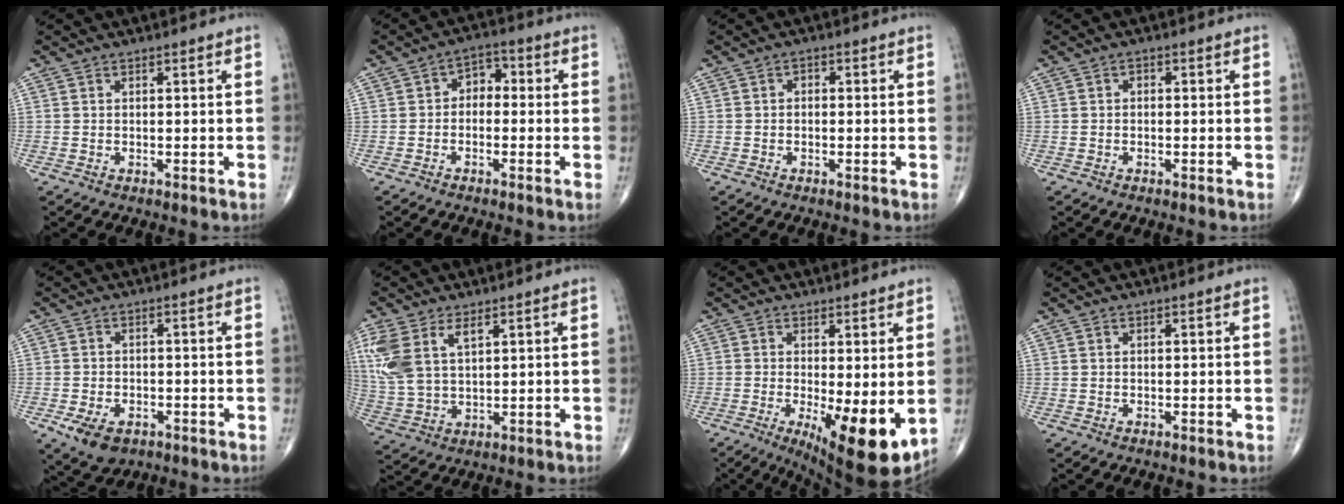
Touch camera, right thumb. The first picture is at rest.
{"total": 4.4, "force": [-0.5, 3.3, 3.0], "torque": [-0.022, 0.024, -0.024]}
{"total": 1.3, "force": [-0.1, 1.0, 0.9], "torque": [-0.003, 0.005, -0.008]}
{"total": 1.0, "force": [-0.1, 0.8, 0.7], "torque": [-0.002, 0.004, -0.006]}
{"total": 6.7, "force": [-3.1, 4.3, 4.1], "torque": [-0.072, 0.009, -0.045]}
{"total": 11.6, "force": [4.7, 6.3, 8.5], "torque": [-0.196, -0.002, 0.108]}
{"total": 12.2, "force": [-2.3, 3.7, 11.4], "torque": [-0.165, -0.029, -0.023]}
{"total": 0.0}